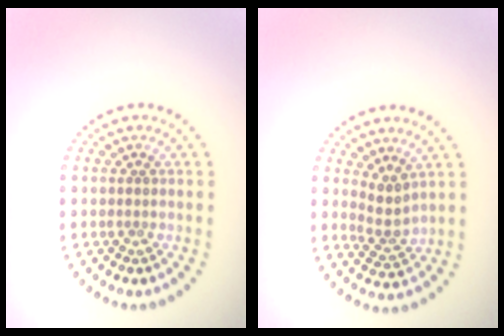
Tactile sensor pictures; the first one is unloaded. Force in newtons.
{"total": 2.2, "press": 1.6, "slide": 1.5}